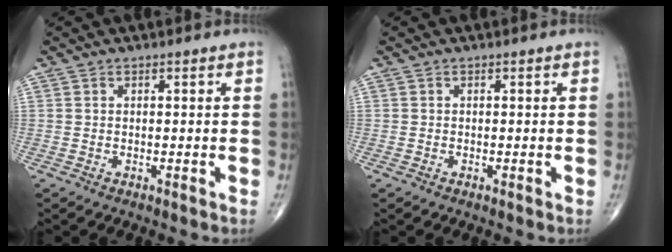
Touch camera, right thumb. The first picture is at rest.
{"total": 0.0}